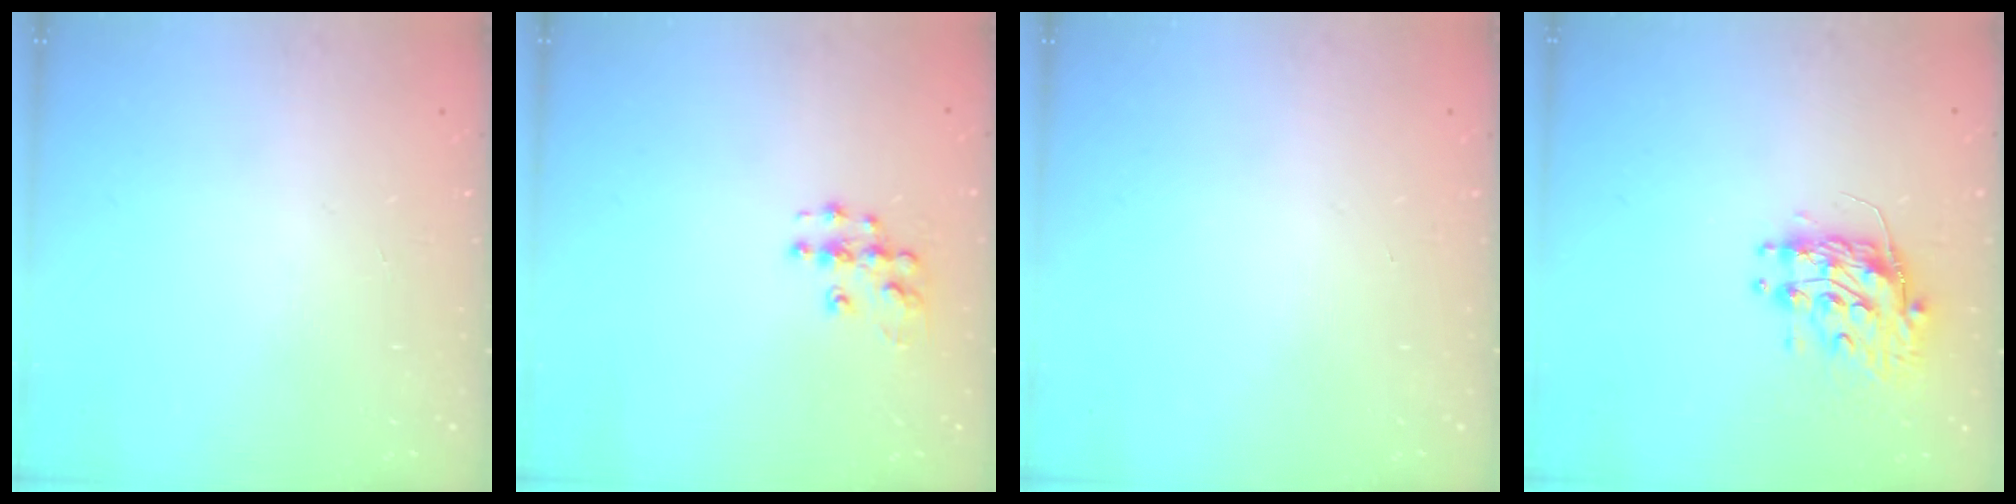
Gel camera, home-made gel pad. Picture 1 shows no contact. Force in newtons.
{"total": 8.2, "press": 8.2, "slide": 0.4}
{"total": 0.0}
{"total": 10.4, "press": 10.4, "slide": 0.9}